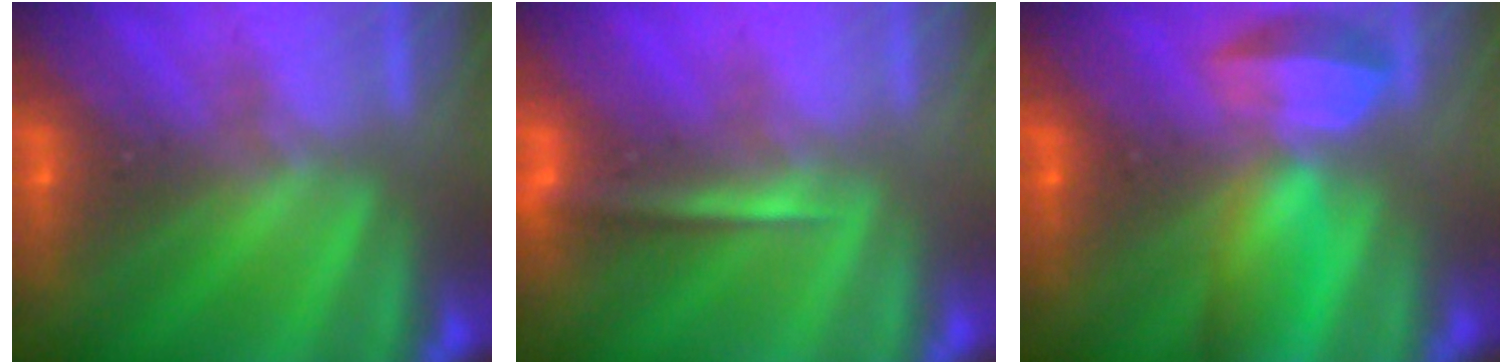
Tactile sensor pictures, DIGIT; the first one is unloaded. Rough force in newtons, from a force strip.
{"total": 1.4}
{"total": 7.3}